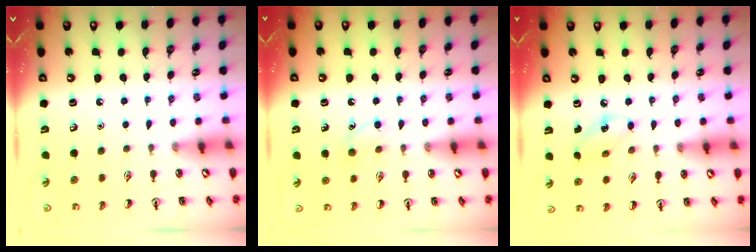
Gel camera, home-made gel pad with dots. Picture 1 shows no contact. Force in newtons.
{"total": 6.9, "press": 6.7, "slide": 1.8}
{"total": 3.9, "press": 3.8, "slide": 1.0}